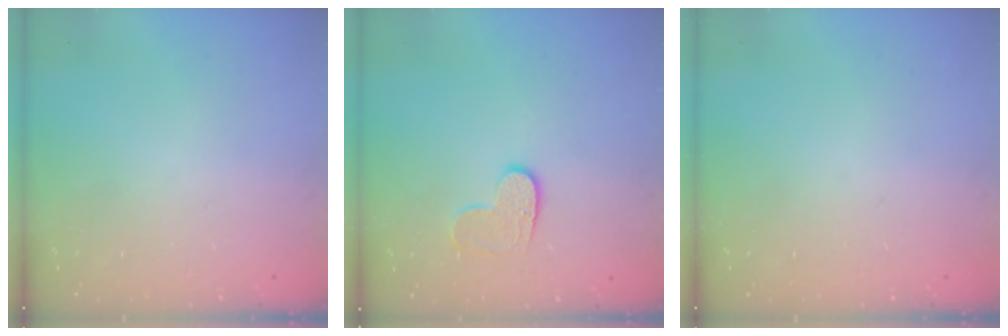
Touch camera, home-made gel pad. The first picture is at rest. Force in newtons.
{"total": 7.0, "press": 7.0, "slide": 0.2}
{"total": 0.0}